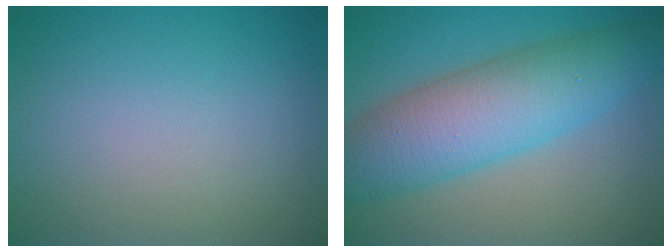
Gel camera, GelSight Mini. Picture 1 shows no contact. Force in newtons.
{"total": 8.4, "press": 8.4, "slide": 0.1}